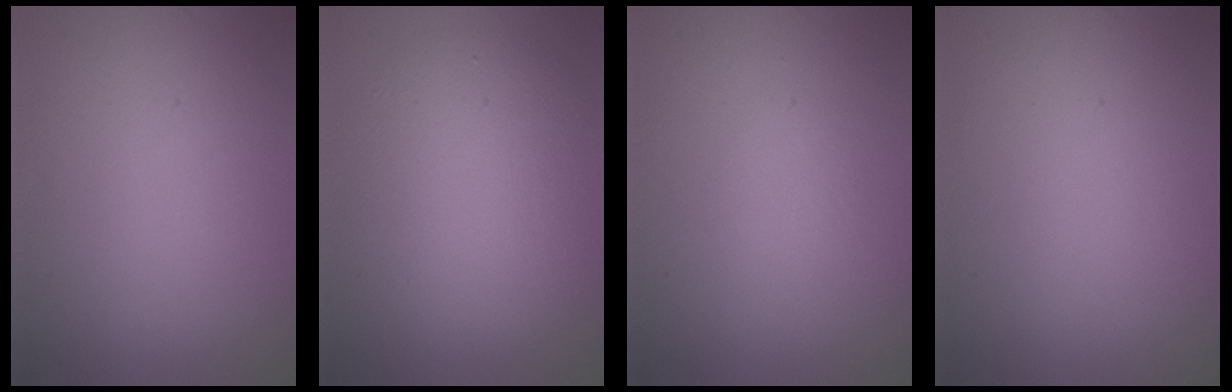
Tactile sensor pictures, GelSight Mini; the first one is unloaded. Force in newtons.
{"total": 6.1, "press": 6.1, "slide": 0.2}
{"total": 0.7, "press": 0.7, "slide": 0.0}
{"total": 0.0}